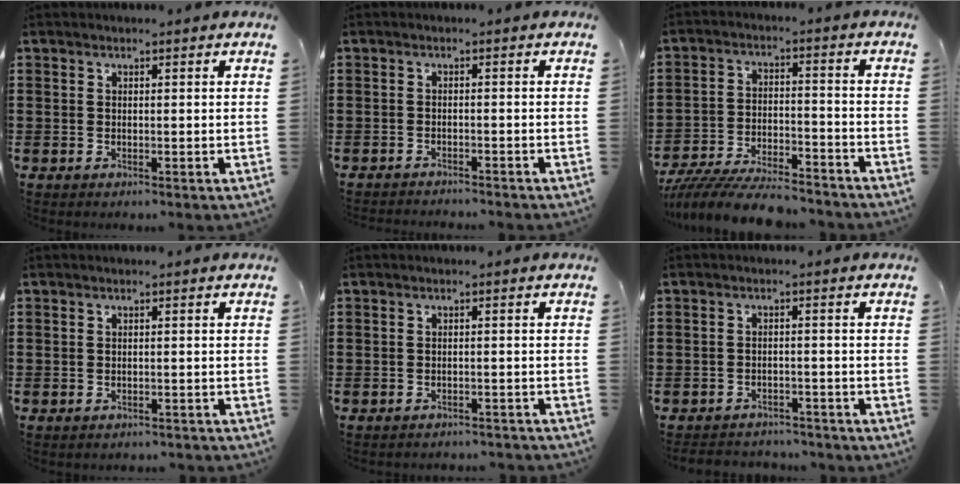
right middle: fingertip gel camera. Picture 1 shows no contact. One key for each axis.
{"total": 1.5, "fx": -1.5, "fy": 0.0, "fz": 0.0, "tx": -0.005, "ty": 0.002, "tz": -0.032}
{"total": 8.2, "fx": -7.7, "fy": 1.1, "fz": 2.4, "tx": -0.039, "ty": 0.015, "tz": -0.147}
{"total": 1.0, "fx": -0.9, "fy": 0.2, "fz": 0.1, "tx": -0.005, "ty": 0.001, "tz": -0.020}
{"total": 1.6, "fx": -1.6, "fy": 0.1, "fz": 0.0, "tx": -0.005, "ty": 0.002, "tz": -0.036}
{"total": 2.8, "fx": -2.7, "fy": 0.6, "fz": -0.1, "tx": -0.005, "ty": 0.001, "tz": -0.060}